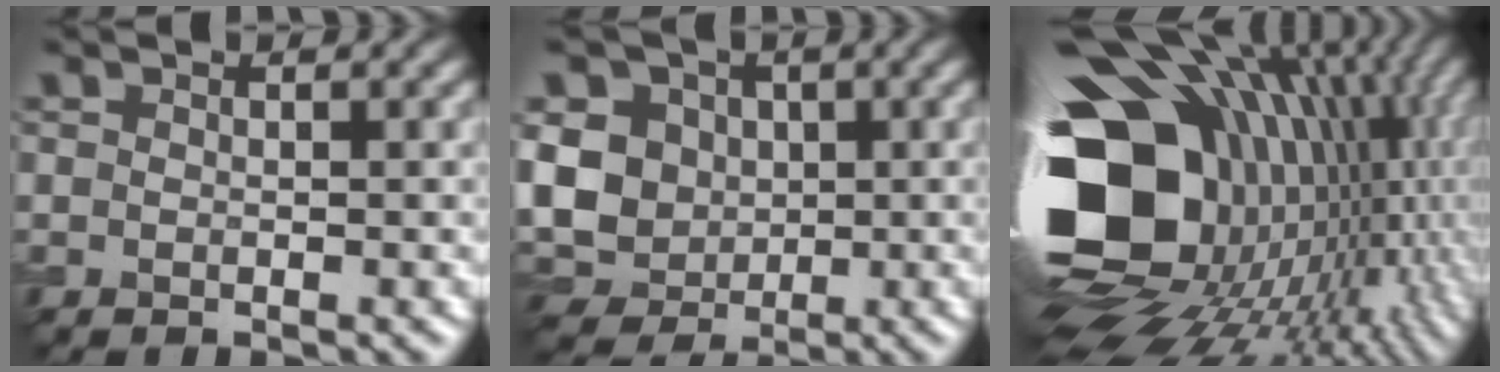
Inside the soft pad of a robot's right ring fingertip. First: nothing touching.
{"total": 9.7, "force": [1.1, 8.6, 4.5], "torque": [-0.104, 0.025, 0.001]}
{"total": 20.4, "force": [0.8, 15.0, 13.8], "torque": [-0.294, -0.028, 0.056]}